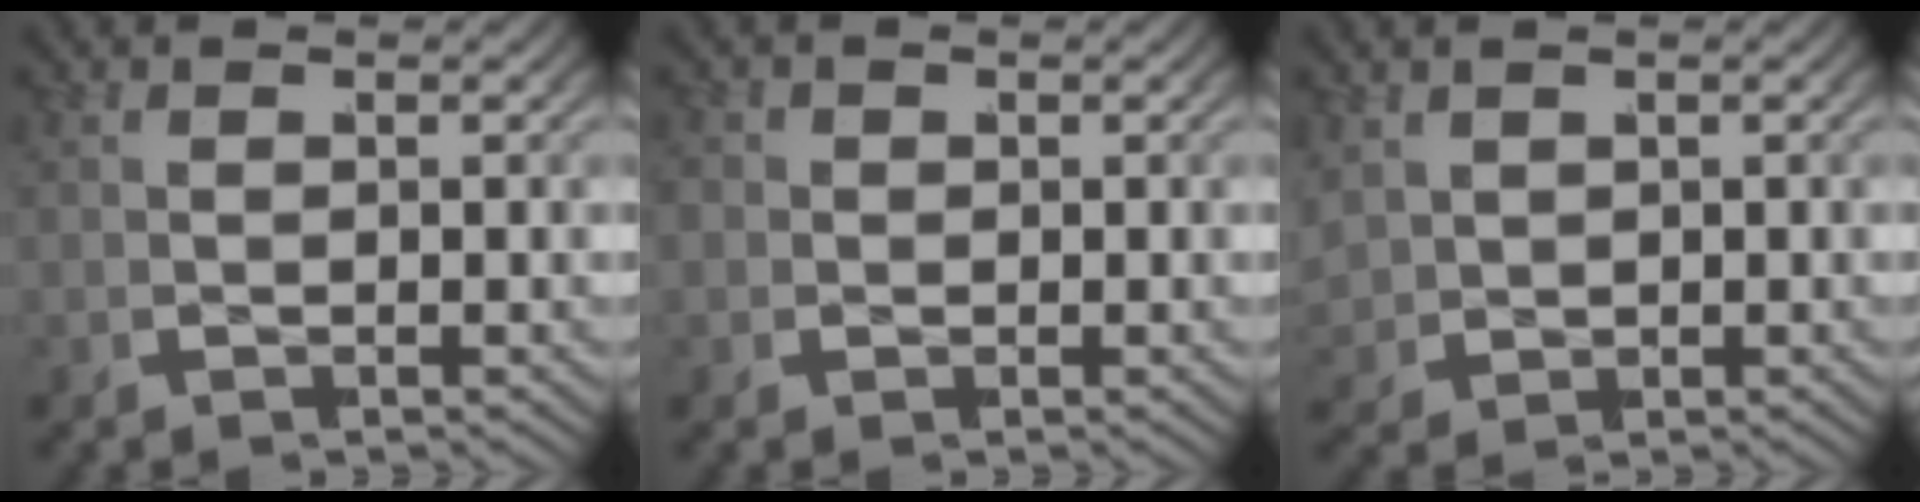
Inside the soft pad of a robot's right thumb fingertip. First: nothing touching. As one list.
[{"total": 2.2, "force": [0.0, 2.1, 0.8], "torque": [-0.020, -0.009, 0.000]}, {"total": 1.7, "force": [0.6, 1.5, 0.6], "torque": [-0.018, -0.009, 0.019]}]